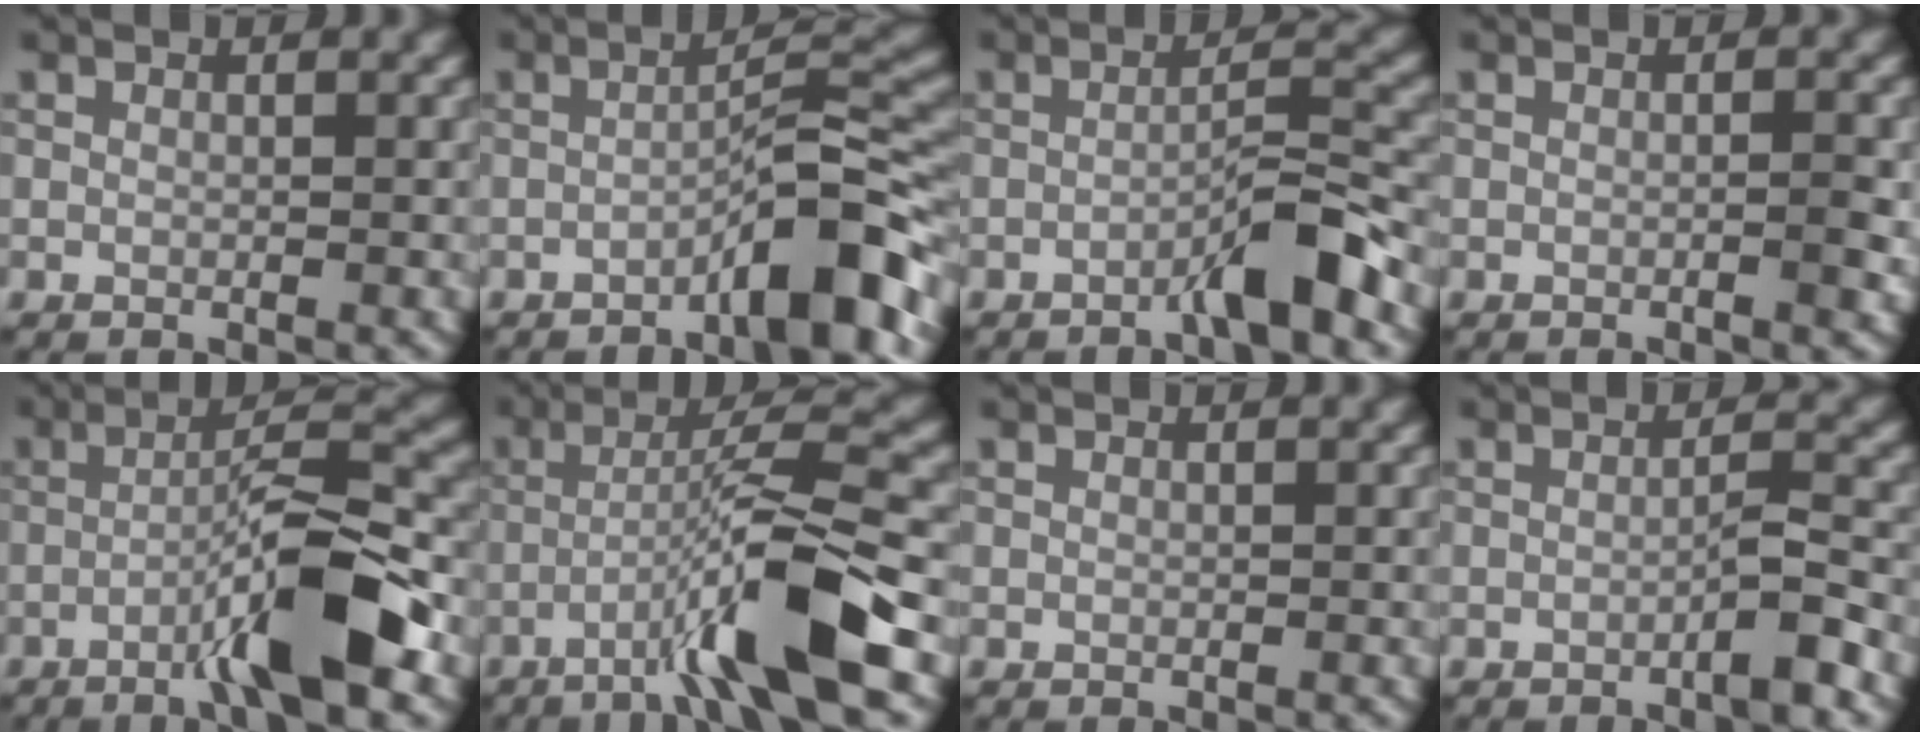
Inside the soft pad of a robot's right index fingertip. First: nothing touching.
{"total": 6.4, "force": [-3.5, 0.9, 5.4], "torque": [-0.073, 0.024, -0.063]}
{"total": 4.2, "force": [-2.4, 0.3, 3.4], "torque": [-0.053, 0.018, -0.047]}
{"total": 1.8, "force": [-0.5, 0.3, 1.7], "torque": [-0.023, 0.001, -0.011]}
{"total": 8.3, "force": [-3.3, 1.0, 7.5], "torque": [-0.121, 0.018, -0.064]}
{"total": 8.8, "force": [-4.1, 0.5, 7.8], "torque": [-0.130, 0.020, -0.079]}
{"total": 0.0}
{"total": 2.6, "force": [-1.3, 0.1, 2.3], "torque": [-0.032, 0.013, -0.027]}